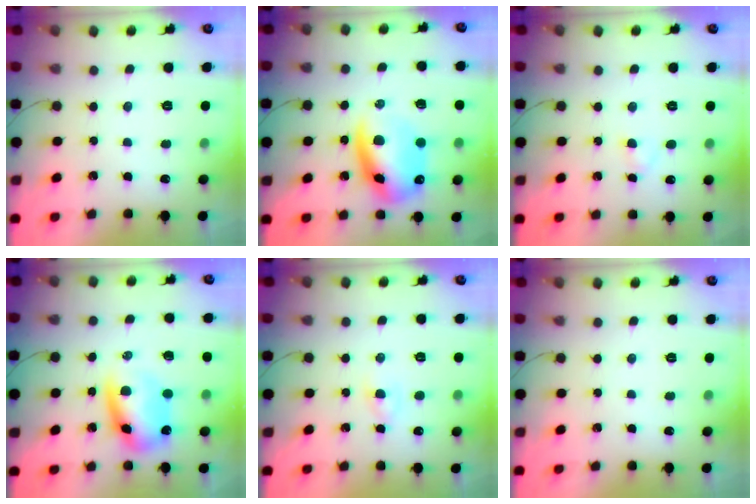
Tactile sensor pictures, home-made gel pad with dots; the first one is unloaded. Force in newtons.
{"total": 14.4, "press": 13.9, "slide": 3.8}
{"total": 1.9, "press": 1.7, "slide": 0.9}
{"total": 8.8, "press": 8.5, "slide": 2.5}
{"total": 1.9, "press": 1.8, "slide": 0.6}
{"total": 0.0}